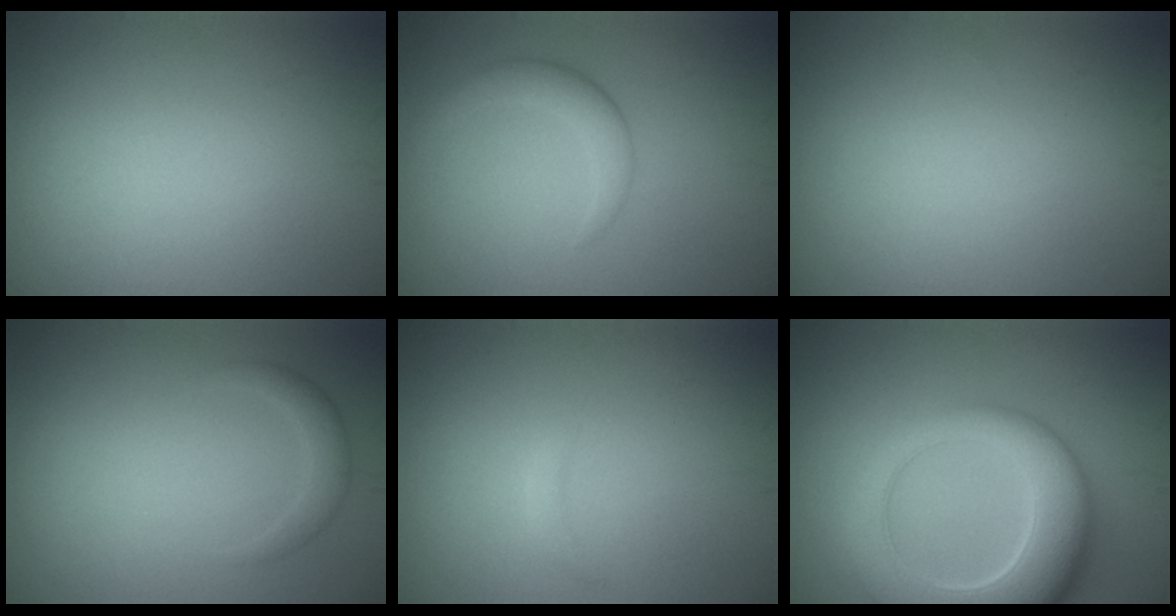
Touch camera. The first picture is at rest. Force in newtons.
{"total": 2.5, "press": 2.5, "slide": 0.0}
{"total": 0.0}
{"total": 1.6, "press": 1.6, "slide": 0.1}
{"total": 0.8, "press": 0.8, "slide": 0.1}
{"total": 9.8, "press": 9.8, "slide": 0.7}